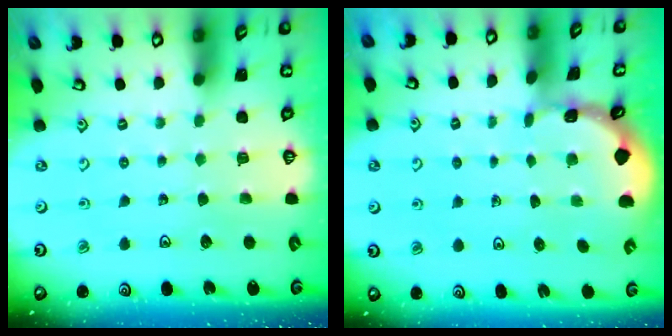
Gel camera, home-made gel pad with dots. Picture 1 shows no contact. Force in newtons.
{"total": 0.8, "press": 0.8, "slide": 0.1}